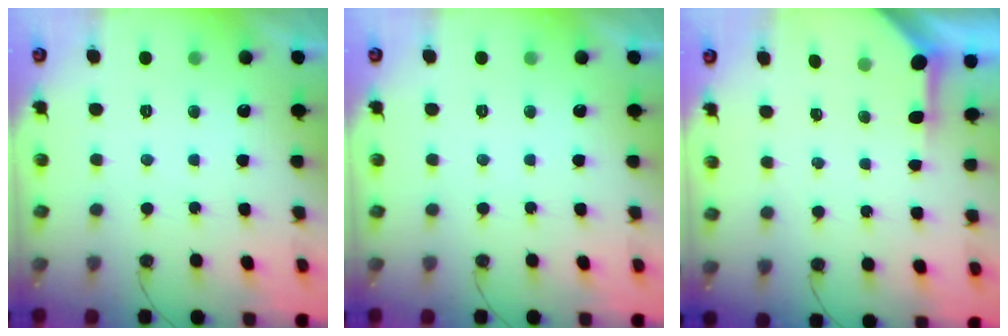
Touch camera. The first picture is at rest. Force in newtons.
{"total": 0.0}
{"total": 3.7, "press": 3.7, "slide": 0.3}